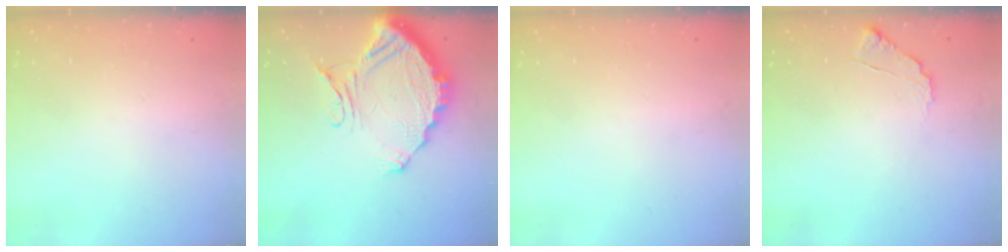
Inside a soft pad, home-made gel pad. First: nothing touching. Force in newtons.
{"total": 14.6, "press": 14.5, "slide": 1.5}
{"total": 0.0}
{"total": 5.5, "press": 5.5, "slide": 0.3}